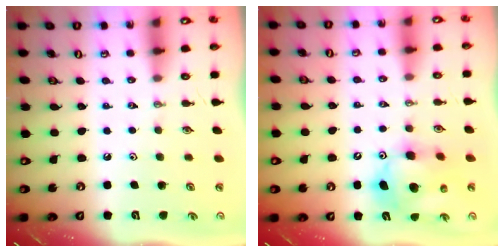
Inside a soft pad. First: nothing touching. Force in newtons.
{"total": 12.2, "press": 12.0, "slide": 2.1}